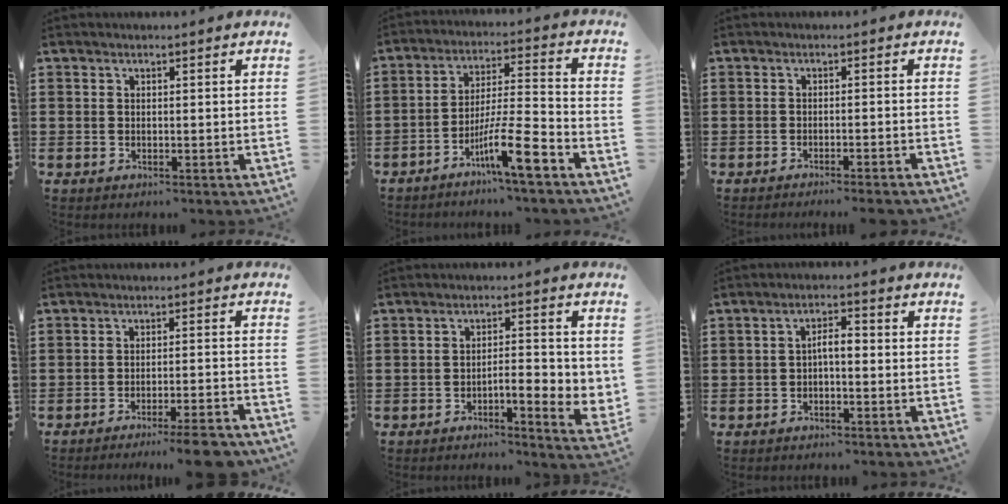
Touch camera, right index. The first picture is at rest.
{"total": 10.8, "force": [-6.3, 1.7, 8.6], "torque": [-0.157, 0.002, -0.116]}
{"total": 1.6, "force": [-1.5, -0.4, 0.5], "torque": [-0.008, 0.002, -0.029]}
{"total": 5.3, "force": [-4.5, -0.2, 2.8], "torque": [-0.043, -0.010, -0.084]}
{"total": 4.6, "force": [-1.6, 1.3, 4.1], "torque": [-0.062, -0.003, -0.029]}
{"total": 2.7, "force": [-0.7, 0.9, 2.5], "torque": [-0.046, 0.007, -0.015]}